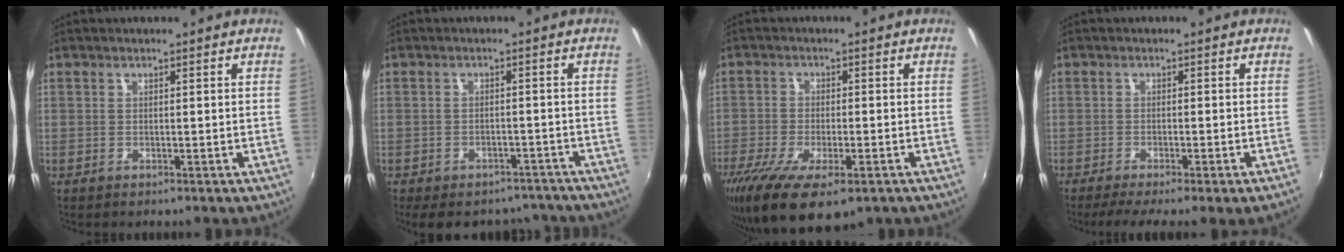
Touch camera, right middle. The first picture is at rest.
{"total": 13.2, "force": [-10.9, 5.8, 4.7], "torque": [-0.100, 0.002, -0.130]}
{"total": 13.9, "force": [-8.8, 4.8, 9.7], "torque": [-0.204, -0.050, -0.141]}
{"total": 6.3, "force": [-4.6, -1.2, 4.1], "torque": [-0.074, -0.019, -0.069]}